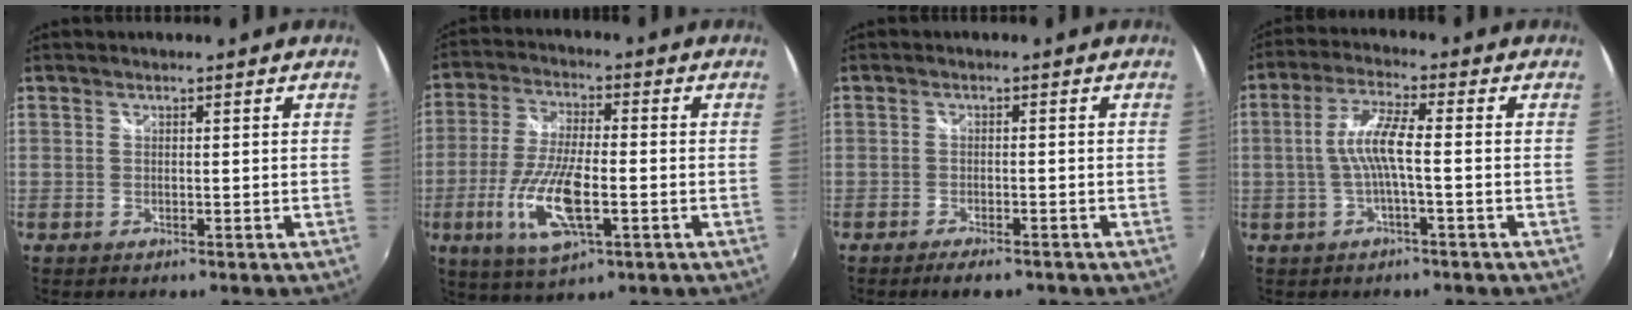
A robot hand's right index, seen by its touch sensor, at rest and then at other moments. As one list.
[{"total": 12.9, "force": [-4.0, 3.7, 11.6], "torque": [-0.245, -0.015, -0.076]}, {"total": 3.9, "force": [-3.0, 1.2, 2.2], "torque": [-0.052, -0.009, -0.052]}, {"total": 6.4, "force": [-1.1, 0.4, 6.3], "torque": [-0.135, 0.008, -0.018]}]